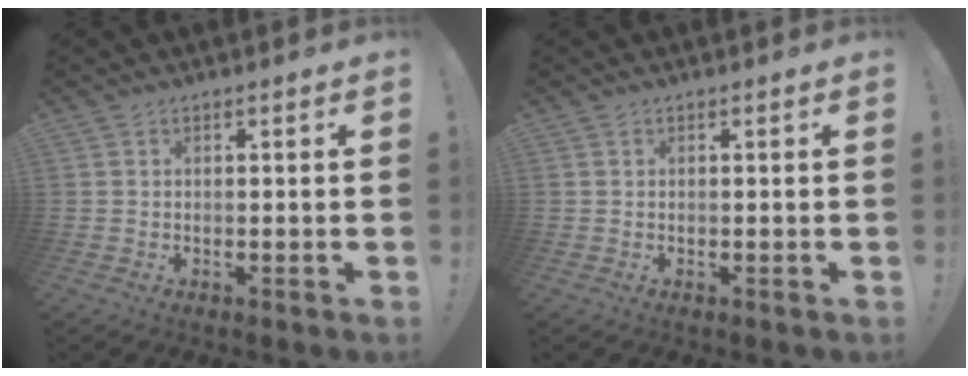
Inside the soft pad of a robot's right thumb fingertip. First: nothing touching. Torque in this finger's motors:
{"motor_torque": [-0.07, 0.13, -0.18, 0.09, -0.03]}